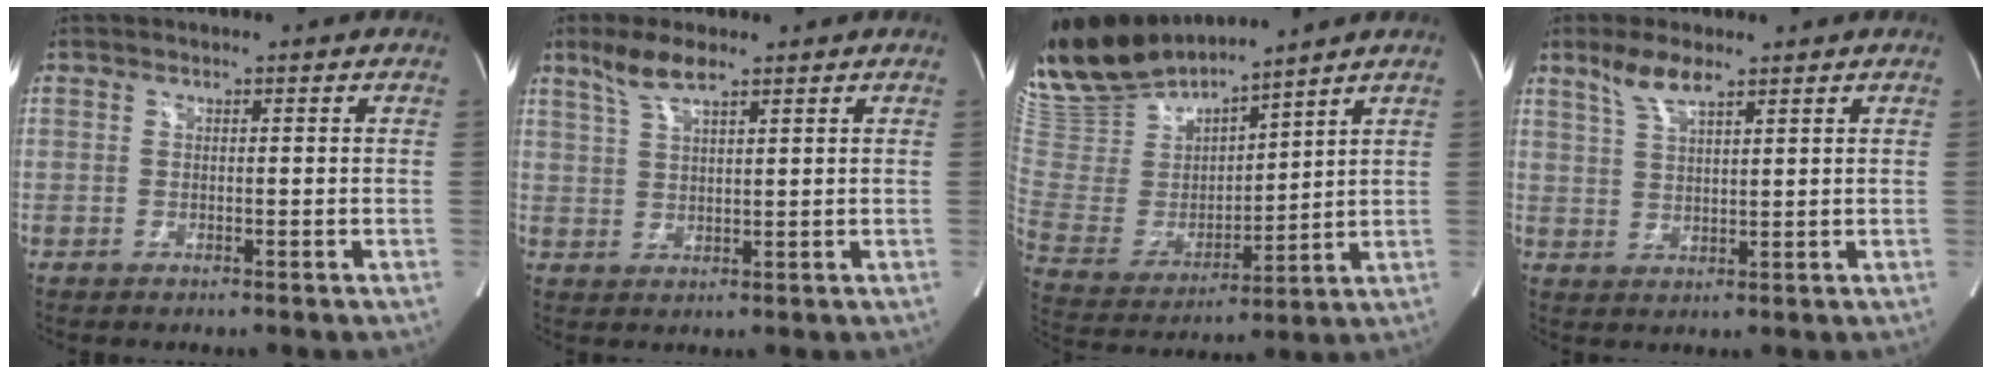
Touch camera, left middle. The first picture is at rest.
{"total": 4.9, "force": [3.5, 0.7, 3.3], "torque": [-0.074, 0.008, 0.074]}
{"total": 15.6, "force": [14.5, 2.4, 5.2], "torque": [-0.116, -0.005, 0.295]}
{"total": 4.9, "force": [3.6, 0.9, 3.2], "torque": [-0.073, 0.006, 0.074]}